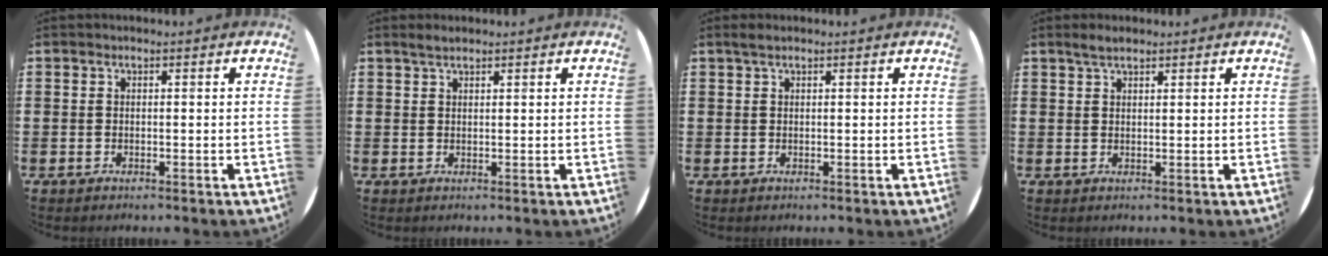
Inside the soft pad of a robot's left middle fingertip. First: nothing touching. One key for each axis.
{"total": 1.4, "fx": 1.2, "fy": 0.3, "fz": 0.7, "tx": -0.014, "ty": 0.002, "tz": 0.021}
{"total": 0.8, "fx": 0.6, "fy": 0.1, "fz": 0.5, "tx": -0.010, "ty": 0.003, "tz": 0.010}
{"total": 1.9, "fx": 1.6, "fy": 0.5, "fz": 0.9, "tx": -0.012, "ty": 0.001, "tz": 0.027}